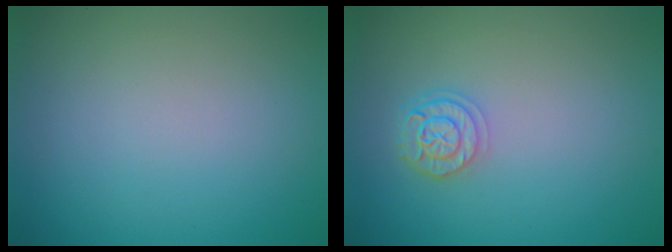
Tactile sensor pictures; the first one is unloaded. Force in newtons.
{"total": 2.5, "press": 2.1, "slide": 1.4}